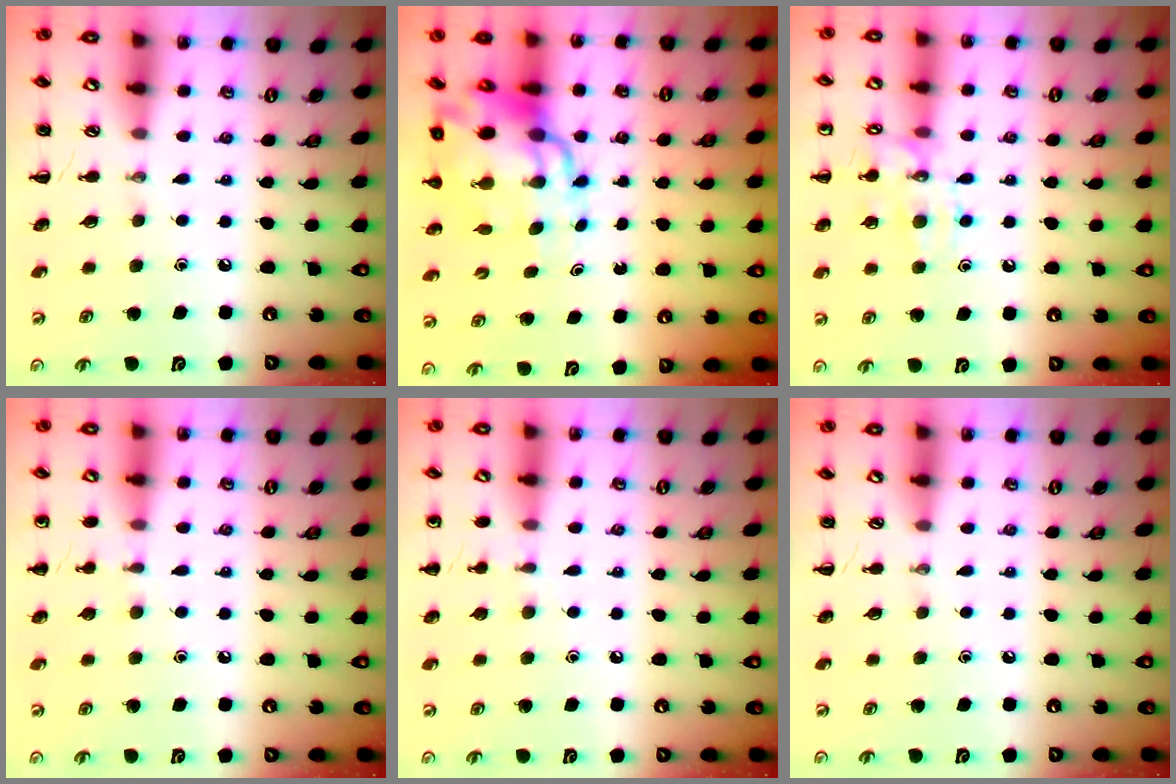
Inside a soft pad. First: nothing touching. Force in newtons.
{"total": 13.3, "press": 12.9, "slide": 3.4}
{"total": 11.9, "press": 11.9, "slide": 0.6}
{"total": 5.0, "press": 4.7, "slide": 1.5}
{"total": 5.0, "press": 4.7, "slide": 1.5}
{"total": 0.0}